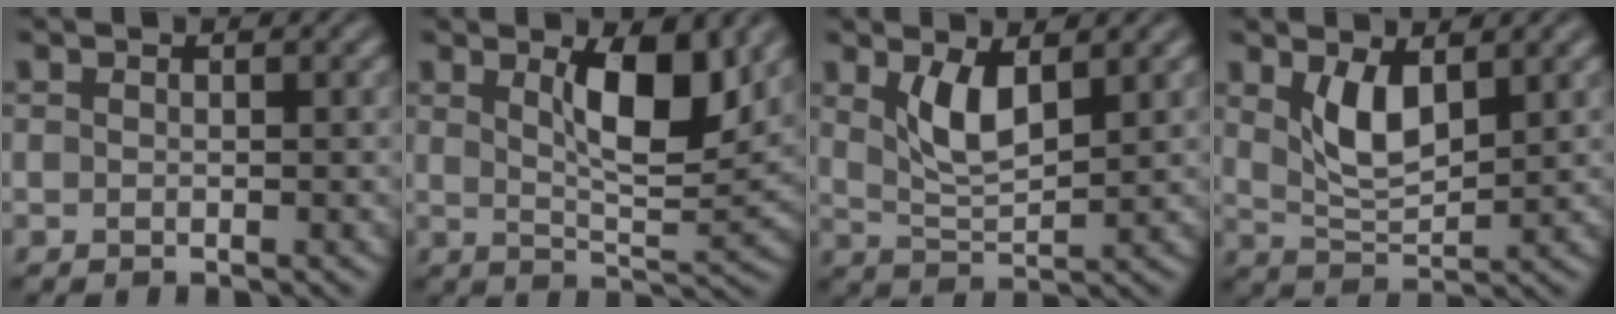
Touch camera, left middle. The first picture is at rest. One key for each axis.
{"total": 6.5, "fx": 2.2, "fy": 2.1, "fz": 5.7, "tx": -0.096, "ty": -0.008, "tz": 0.039}
{"total": 3.9, "fx": 1.4, "fy": 1.5, "fz": 3.3, "tx": -0.076, "ty": -0.008, "tz": 0.030}
{"total": 4.1, "fx": 1.5, "fy": 1.8, "fz": 3.4, "tx": -0.078, "ty": -0.009, "tz": 0.032}